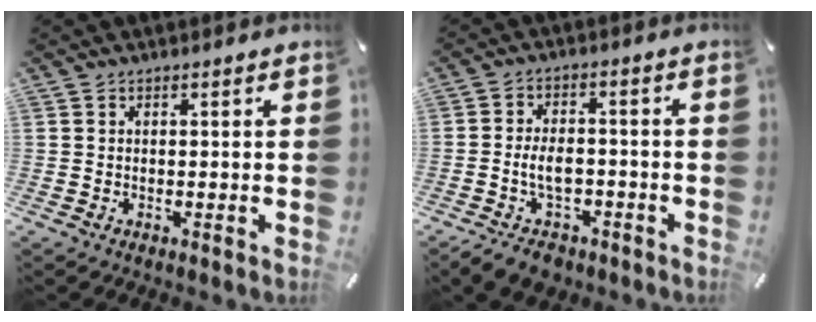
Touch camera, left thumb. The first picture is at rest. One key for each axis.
{"total": 7.7, "fx": -3.1, "fy": 5.2, "fz": 4.8, "tx": -0.088, "ty": 0.022, "tz": -0.052}